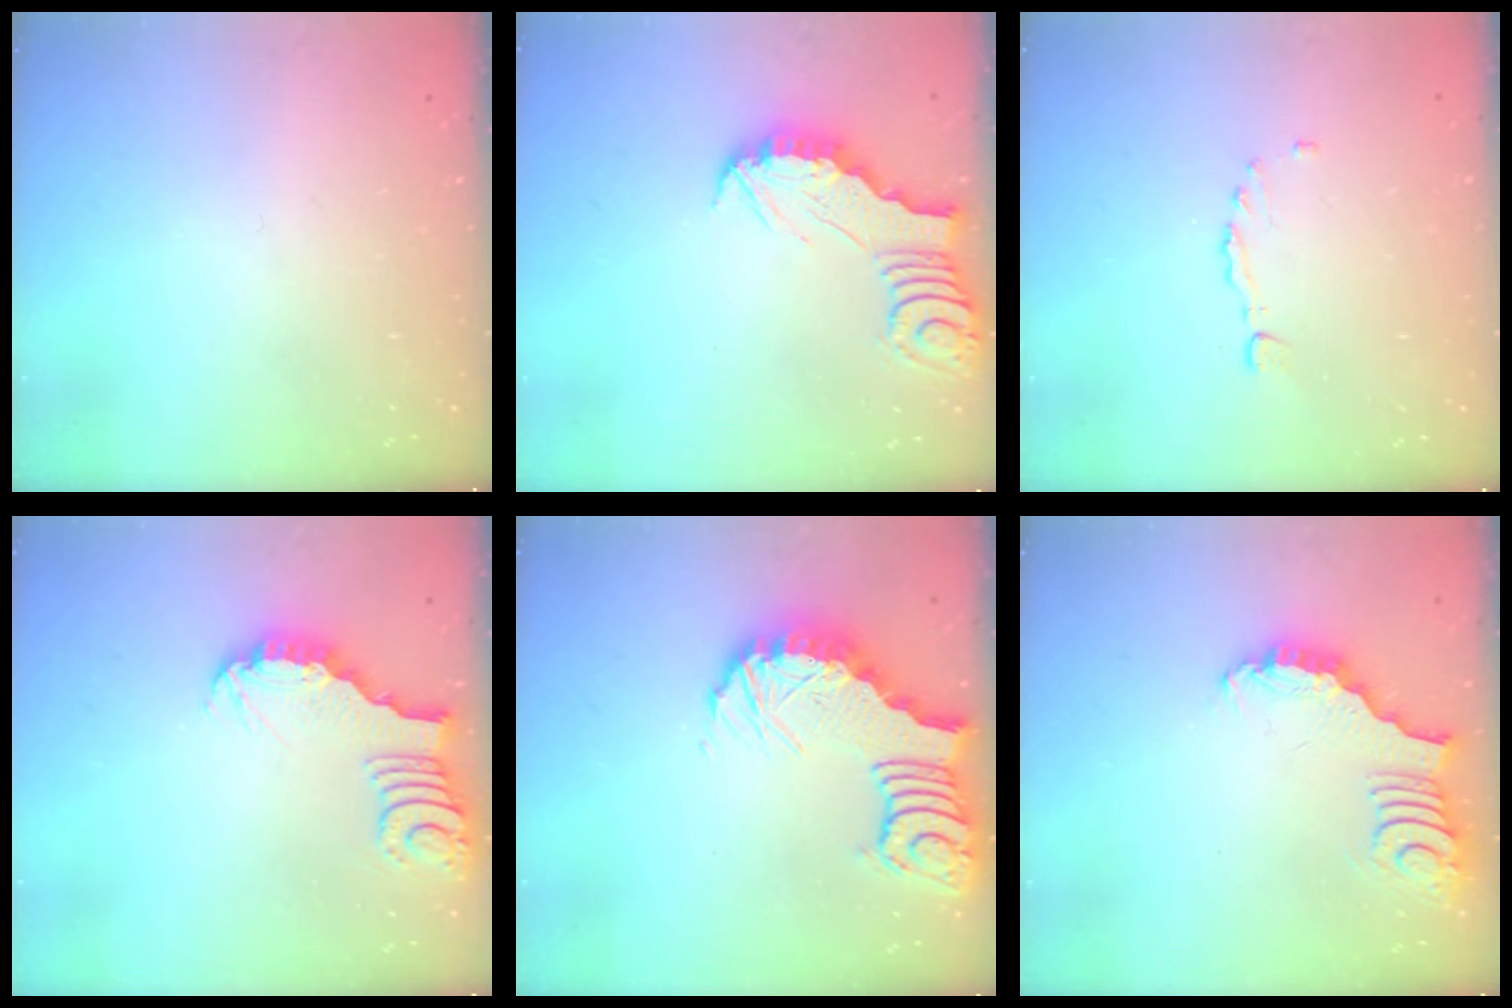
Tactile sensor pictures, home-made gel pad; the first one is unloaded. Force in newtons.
{"total": 2.7, "press": 2.7, "slide": 0.1}
{"total": 1.4, "press": 1.3, "slide": 0.3}
{"total": 3.2, "press": 3.2, "slide": 0.2}
{"total": 6.1, "press": 6.1, "slide": 0.7}
{"total": 3.4, "press": 3.4, "slide": 0.4}